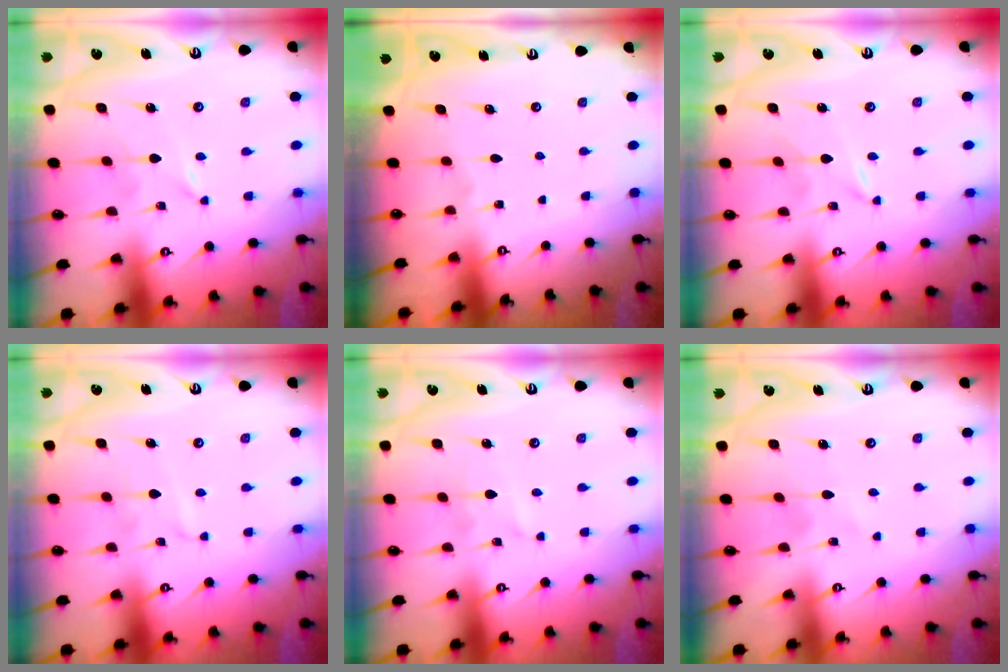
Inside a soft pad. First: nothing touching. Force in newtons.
{"total": 0.0}
{"total": 0.0}
{"total": 0.9, "press": 0.9, "slide": 0.1}
{"total": 1.4, "press": 1.4, "slide": 0.1}
{"total": 2.6, "press": 2.6, "slide": 0.3}